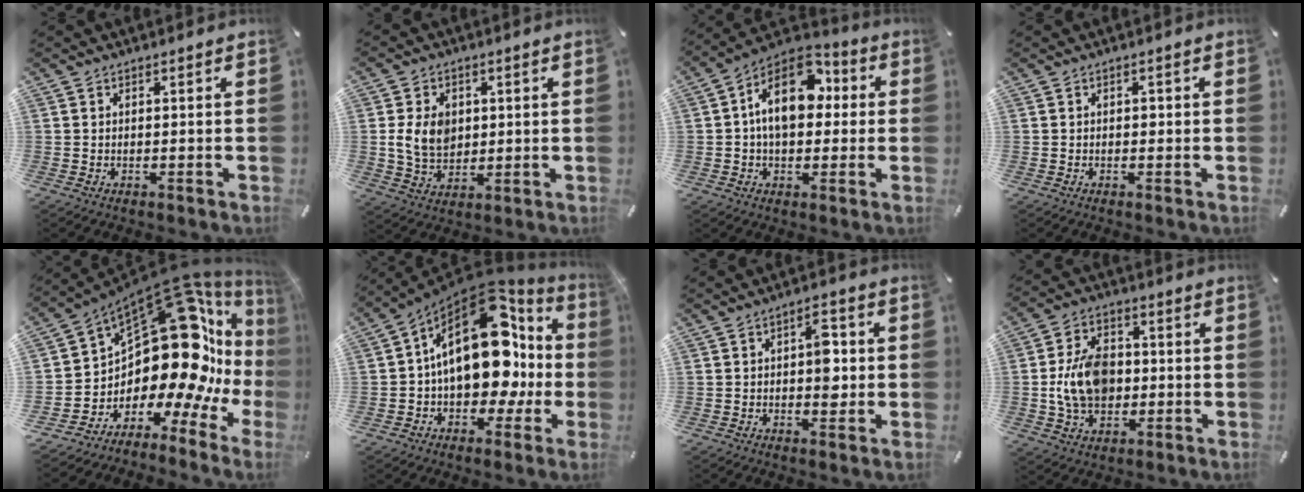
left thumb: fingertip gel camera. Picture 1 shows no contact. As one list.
[{"total": 8.4, "force": [1.1, 6.7, 5.0], "torque": [-0.115, -0.001, 0.015]}, {"total": 15.2, "force": [2.4, 10.1, 11.2], "torque": [-0.197, -0.003, 0.038]}, {"total": 0.8, "force": [-0.1, 0.7, 0.4], "torque": [-0.009, 0.003, -0.003]}, {"total": 22.1, "force": [8.8, 11.0, 17.1], "torque": [-0.292, -0.123, 0.164]}, {"total": 23.6, "force": [4.6, 14.2, 18.2], "torque": [-0.284, -0.037, 0.079]}, {"total": 7.1, "force": [0.2, 4.0, 5.8], "torque": [-0.068, -0.002, -0.005]}, {"total": 11.8, "force": [-0.7, 8.9, 7.7], "torque": [-0.146, 0.009, -0.014]}]